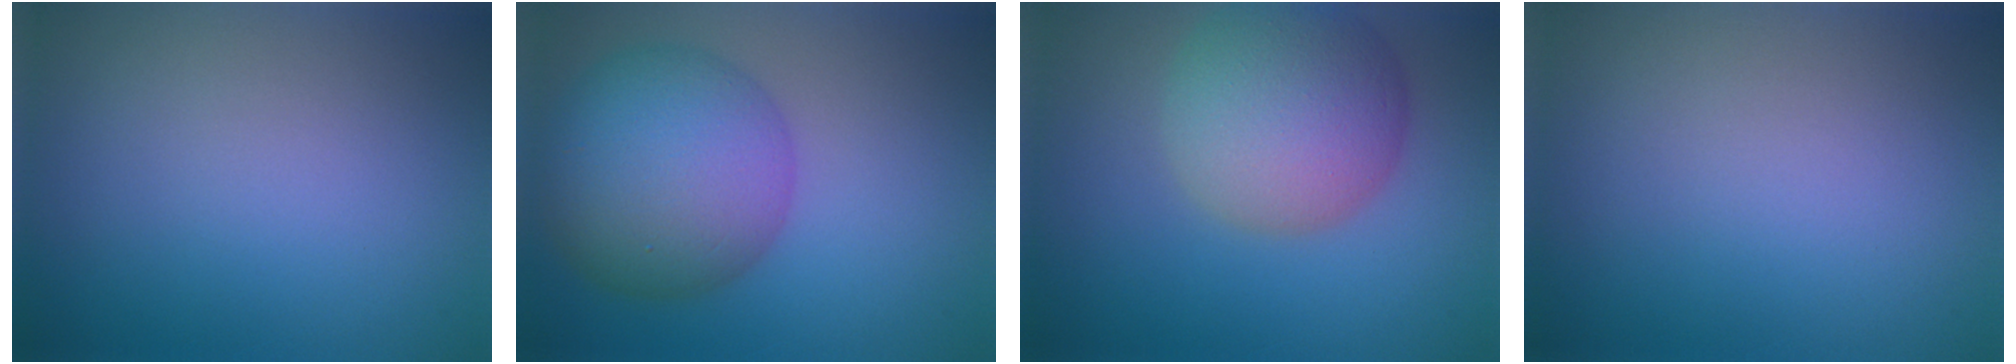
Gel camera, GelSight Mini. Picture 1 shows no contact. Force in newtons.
{"total": 9.8, "press": 9.8, "slide": 0.2}
{"total": 8.0, "press": 8.0, "slide": 0.5}
{"total": 0.0}